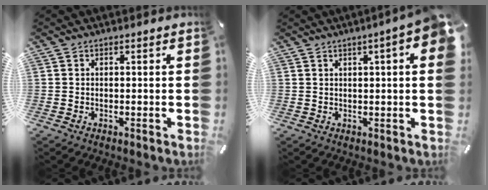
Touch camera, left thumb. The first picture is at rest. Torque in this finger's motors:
{"motor_torque": [2.54, 2.46, 1.46, -1.30, 0.11]}